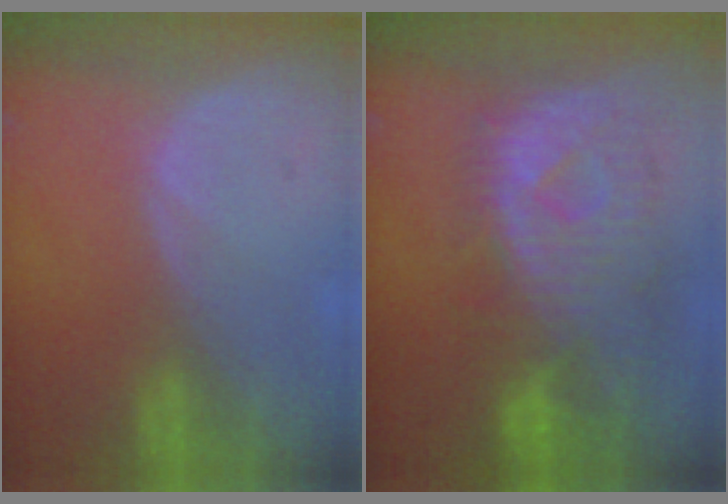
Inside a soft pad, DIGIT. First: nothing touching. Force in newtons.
{"total": 10.9, "press": 9.6, "slide": 5.0}